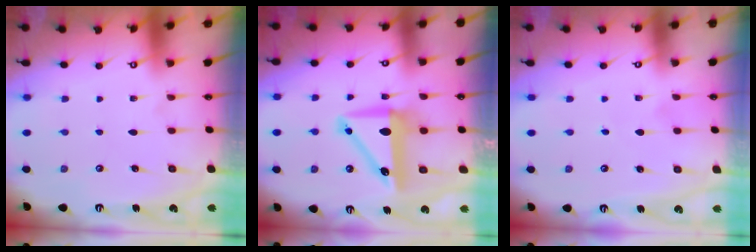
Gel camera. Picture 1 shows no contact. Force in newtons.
{"total": 10.1, "press": 9.9, "slide": 2.0}
{"total": 3.0, "press": 3.0, "slide": 0.2}